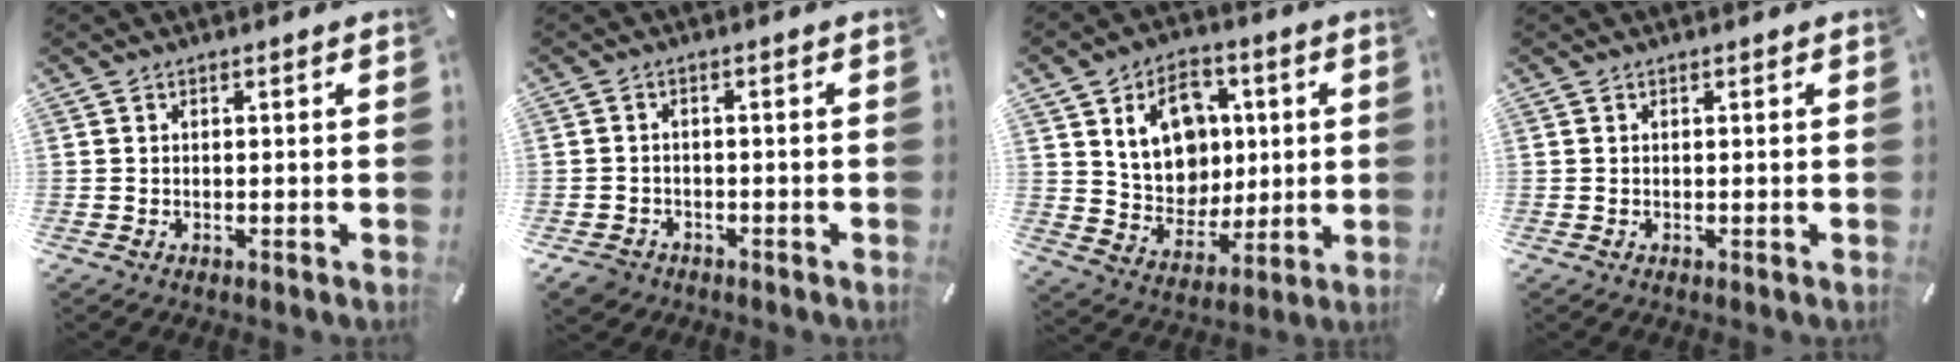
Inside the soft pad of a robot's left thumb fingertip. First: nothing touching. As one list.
[{"total": 3.0, "force": [-1.9, 2.3, 0.7], "torque": [-0.016, 0.008, -0.040]}, {"total": 13.9, "force": [4.3, 11.7, 6.2], "torque": [-0.100, -0.008, 0.089]}, {"total": 0.0}]